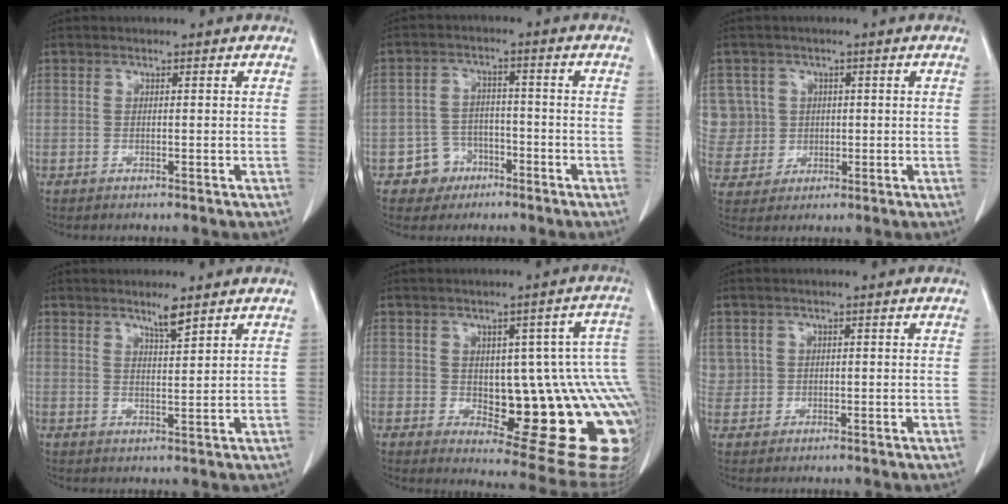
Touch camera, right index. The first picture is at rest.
{"total": 5.0, "force": [-2.8, 4.1, 0.3], "torque": [0.004, 0.015, -0.041]}
{"total": 8.1, "force": [1.8, 7.9, 0.1], "torque": [-0.010, 0.034, 0.053]}
{"total": 3.0, "force": [2.4, 0.0, 1.9], "torque": [-0.037, -0.005, 0.044]}
{"total": 21.5, "force": [-2.8, 7.6, 20.0], "torque": [-0.148, 0.023, -0.008]}
{"total": 2.6, "force": [0.9, 2.5, 0.0], "torque": [0.016, 0.005, 0.015]}